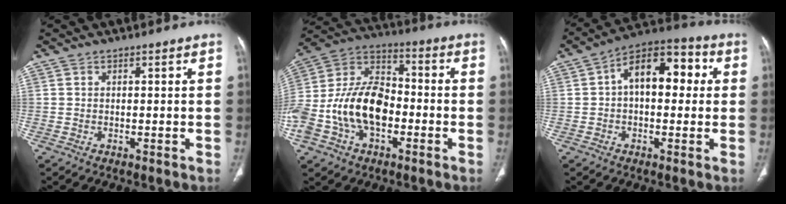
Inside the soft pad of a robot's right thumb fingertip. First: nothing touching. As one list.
[{"total": 20.2, "force": [-4.6, 13.0, 14.7], "torque": [-0.285, 0.047, -0.081]}, {"total": 13.2, "force": [1.9, 7.7, 10.6], "torque": [-0.128, 0.038, 0.017]}]